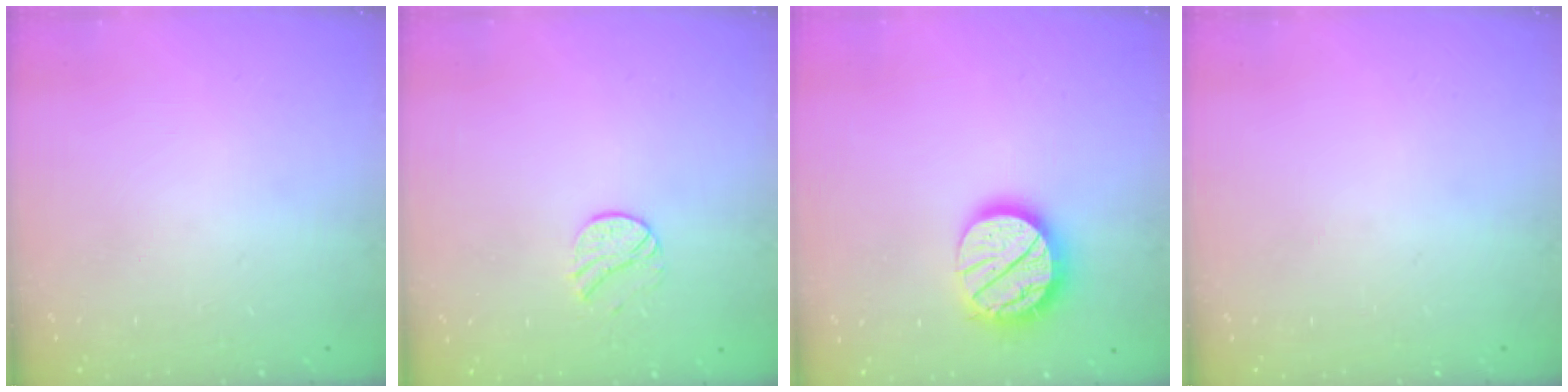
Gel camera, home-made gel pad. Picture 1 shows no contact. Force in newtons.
{"total": 8.1, "press": 8.1, "slide": 0.6}
{"total": 17.5, "press": 17.4, "slide": 1.4}
{"total": 0.0}